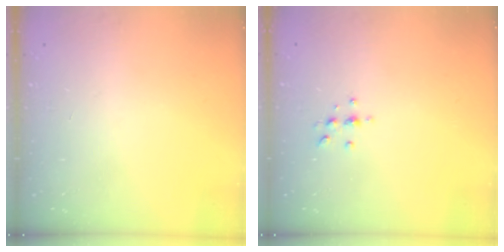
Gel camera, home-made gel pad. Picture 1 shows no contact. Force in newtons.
{"total": 4.3, "press": 4.3, "slide": 0.6}